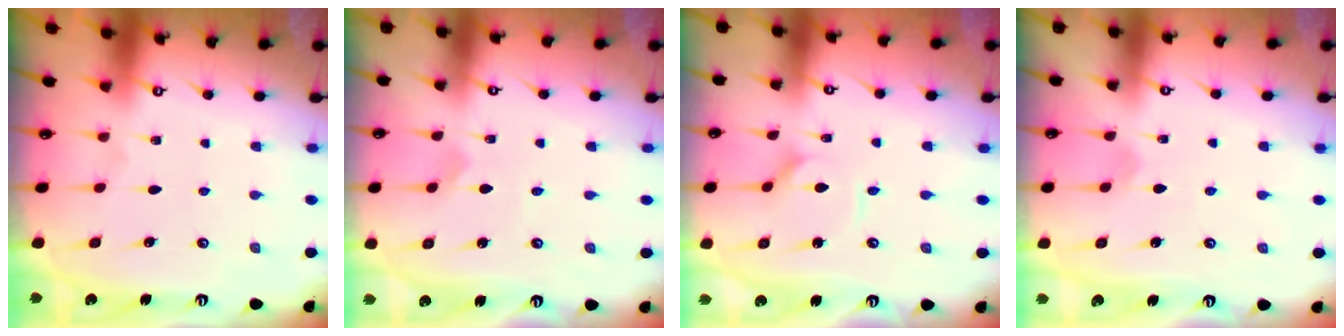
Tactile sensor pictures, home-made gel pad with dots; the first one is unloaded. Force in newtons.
{"total": 1.4, "press": 1.4, "slide": 0.1}
{"total": 2.6, "press": 2.6, "slide": 0.4}
{"total": 2.0, "press": 2.0, "slide": 0.1}